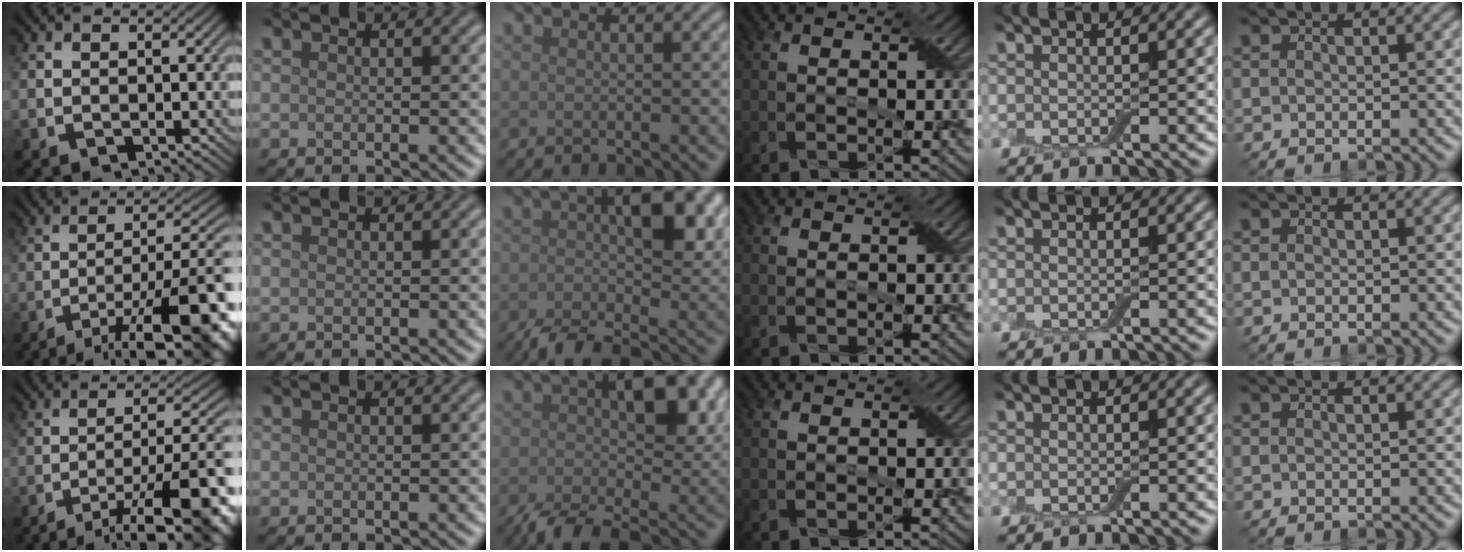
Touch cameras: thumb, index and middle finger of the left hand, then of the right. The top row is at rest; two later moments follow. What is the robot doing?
{"motion": "close", "object": "airpods case & airpods"}